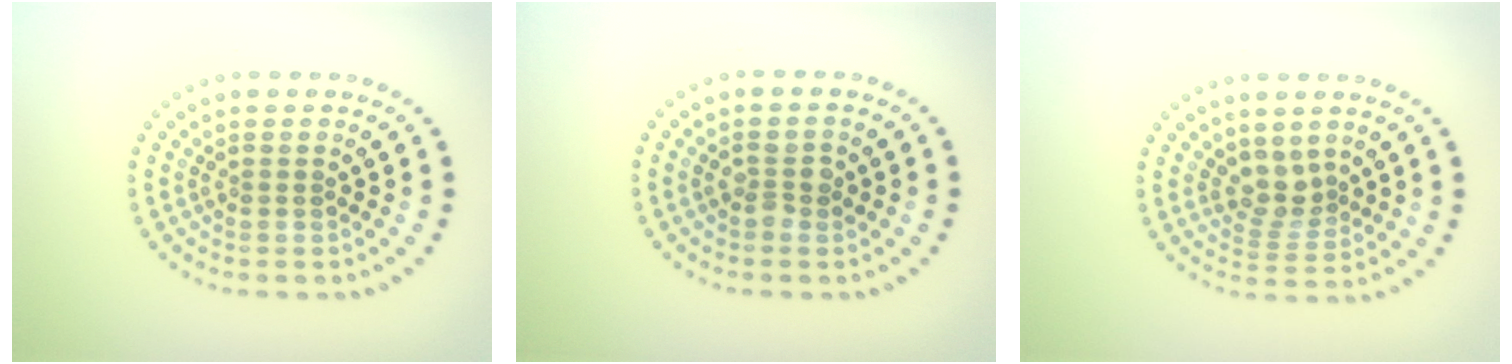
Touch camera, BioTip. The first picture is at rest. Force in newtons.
{"total": 1.4, "press": 1.4, "slide": 0.2}
{"total": 2.5, "press": 1.8, "slide": 1.7}